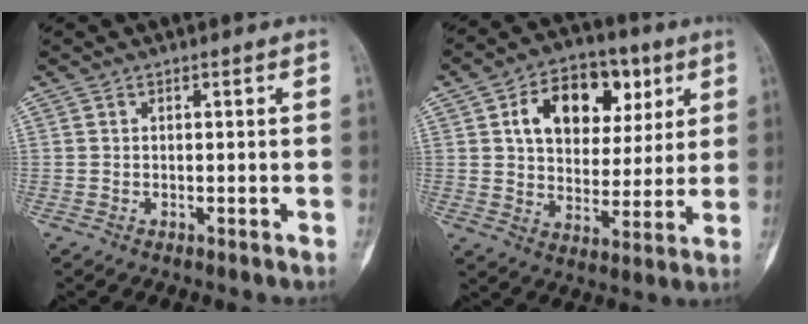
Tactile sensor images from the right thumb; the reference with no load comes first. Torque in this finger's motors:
{"motor_torque": [-1.27, 2.16, 0.26, 0.09, 0.28]}